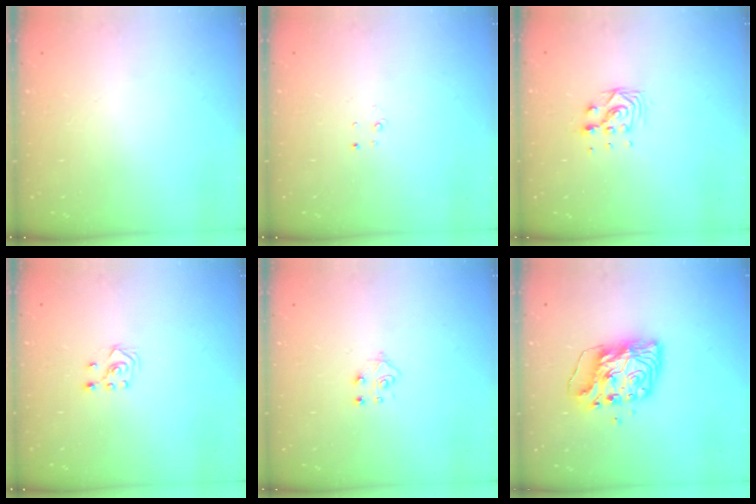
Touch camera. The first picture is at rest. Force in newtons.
{"total": 2.2, "press": 2.2, "slide": 0.2}
{"total": 7.5, "press": 7.5, "slide": 0.6}
{"total": 3.7, "press": 3.6, "slide": 0.8}
{"total": 5.5, "press": 5.5, "slide": 0.6}
{"total": 10.7, "press": 10.6, "slide": 0.9}